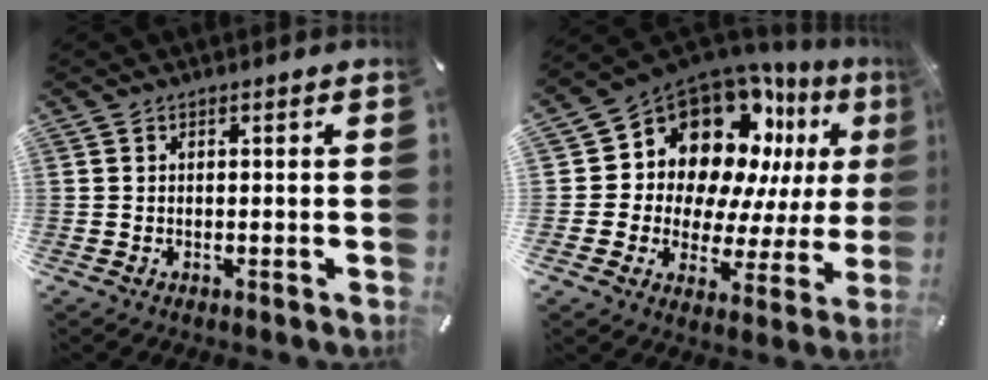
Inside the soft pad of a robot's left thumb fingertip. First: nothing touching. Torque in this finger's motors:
{"motor_torque": [1.60, 2.51, 2.02, -0.75, 0.38]}